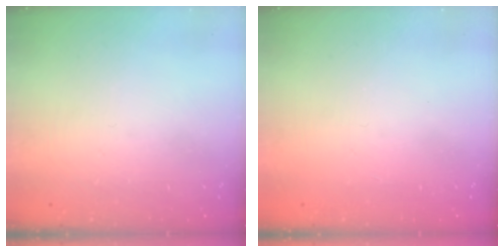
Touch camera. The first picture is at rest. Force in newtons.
{"total": 1.1, "press": 1.1, "slide": 0.1}